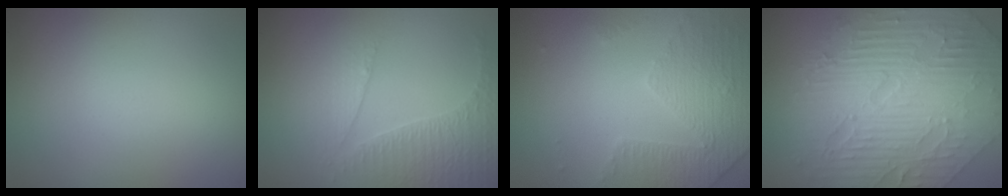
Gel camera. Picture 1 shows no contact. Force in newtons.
{"total": 4.3, "press": 3.1, "slide": 2.9}
{"total": 4.8, "press": 3.2, "slide": 3.5}
{"total": 10.8, "press": 7.2, "slide": 8.1}